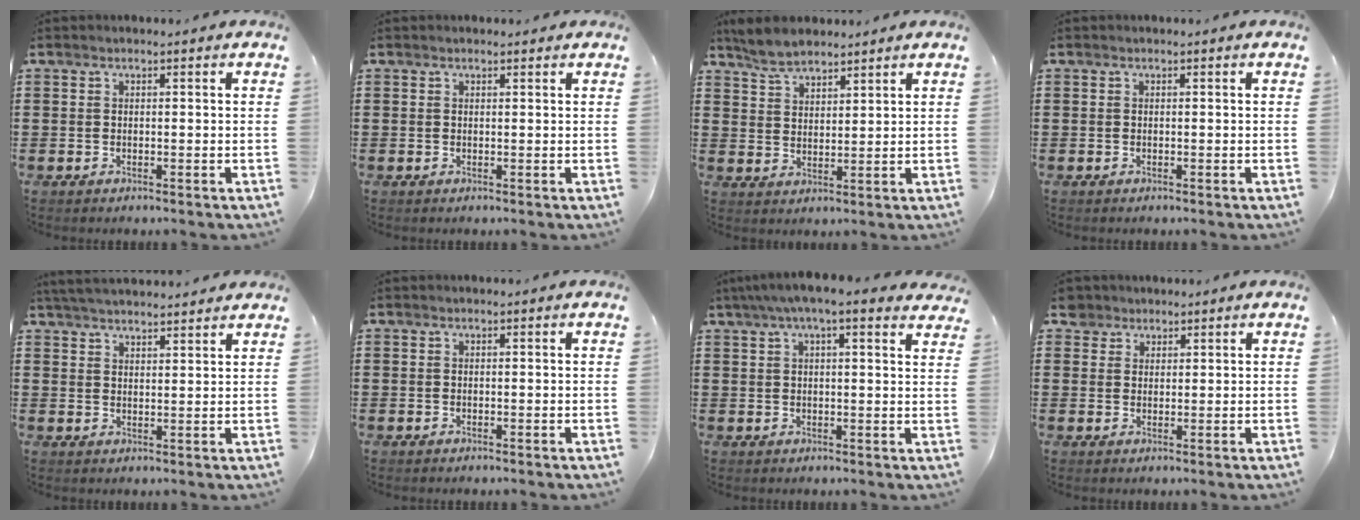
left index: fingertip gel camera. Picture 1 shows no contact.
{"total": 0.5, "force": [0.5, 0.2, 0.2], "torque": [-0.005, 0.001, 0.010]}
{"total": 4.8, "force": [4.3, 1.8, 1.4], "torque": [-0.043, -0.001, 0.081]}
{"total": 0.0}
{"total": 3.9, "force": [3.9, 0.3, 0.3], "torque": [-0.019, -0.010, 0.073]}
{"total": 0.0}
{"total": 5.1, "force": [3.9, 0.6, 3.3], "torque": [-0.075, 0.001, 0.068]}
{"total": 3.0, "force": [2.3, 1.9, 0.0], "torque": [-0.005, 0.007, 0.043]}